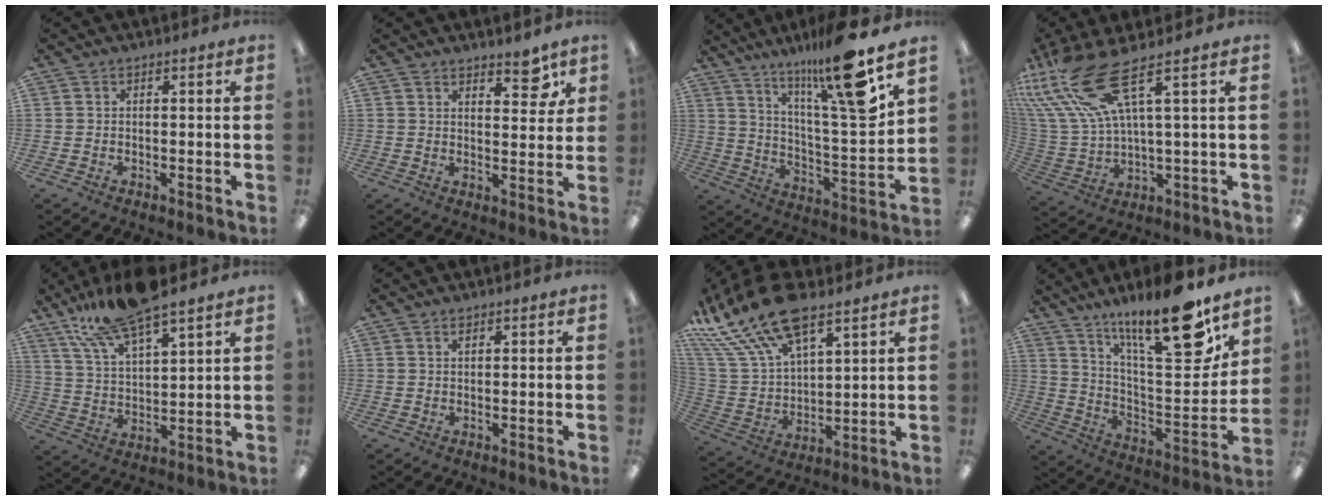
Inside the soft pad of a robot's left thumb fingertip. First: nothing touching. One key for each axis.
{"total": 5.6, "fx": 4.5, "fy": 2.3, "fz": 2.4, "tx": -0.010, "ty": -0.031, "tz": 0.073}
{"total": 19.0, "fx": 13.5, "fy": 1.6, "fz": 13.2, "tx": -0.224, "ty": -0.081, "tz": 0.205}
{"total": 17.7, "fx": 9.6, "fy": 5.5, "fz": 13.8, "tx": -0.313, "ty": -0.045, "tz": 0.162}
{"total": 15.0, "fx": 12.1, "fy": 3.8, "fz": 8.0, "tx": -0.162, "ty": -0.057, "tz": 0.213}
{"total": 0.9, "fx": 0.7, "fy": 0.5, "fz": 0.4, "tx": -0.002, "ty": -0.002, "tz": 0.010}
{"total": 21.5, "fx": 14.2, "fy": 9.8, "fz": 12.7, "tx": -0.268, "ty": -0.072, "tz": 0.255}
{"total": 20.8, "fx": 15.3, "fy": 4.3, "fz": 13.4, "tx": -0.210, "ty": -0.108, "tz": 0.243}